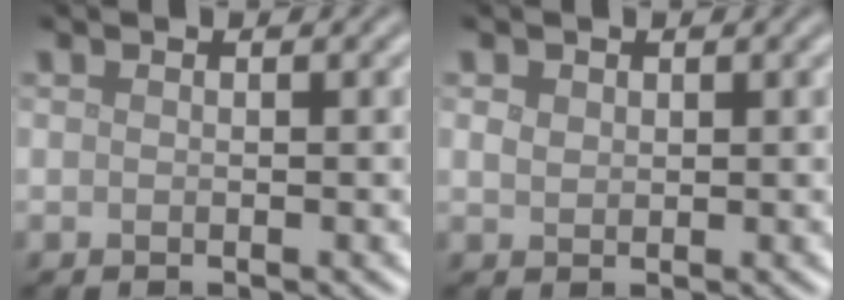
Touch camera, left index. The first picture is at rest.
{"total": 1.0, "force": [0.5, 0.8, 0.4], "torque": [-0.009, 0.000, 0.009]}